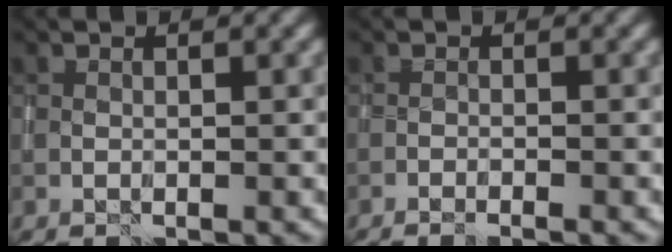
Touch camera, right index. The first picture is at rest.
{"total": 1.7, "force": [-1.4, 0.3, 1.0], "torque": [-0.019, 0.005, -0.026]}